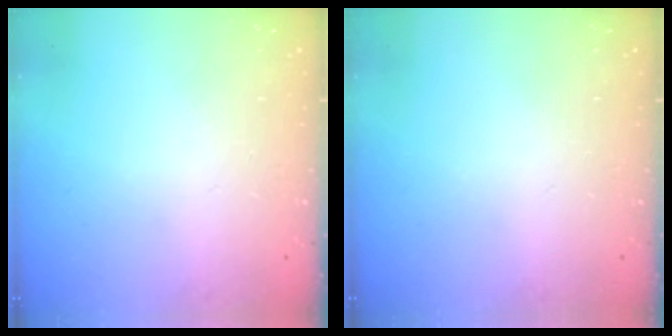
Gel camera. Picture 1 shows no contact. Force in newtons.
{"total": 0.0}